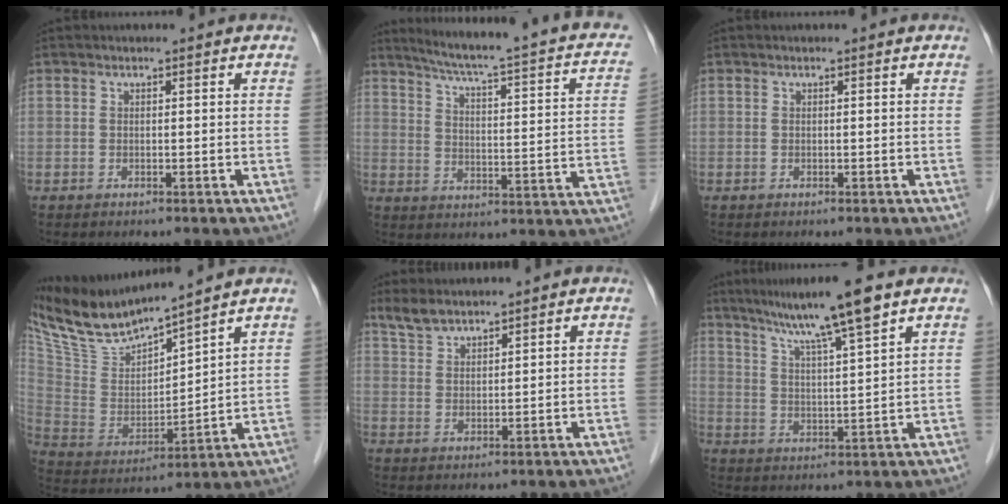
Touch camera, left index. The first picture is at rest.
{"total": 21.1, "force": [16.3, 2.4, 13.1], "torque": [-0.187, -0.017, 0.195]}
{"total": 0.0}
{"total": 14.6, "force": [13.1, 0.6, 6.4], "torque": [-0.140, 0.000, 0.261]}
{"total": 3.6, "force": [3.4, 0.6, 0.9], "torque": [-0.024, 0.012, 0.072]}
{"total": 10.6, "force": [7.7, -1.2, 7.1], "torque": [-0.120, 0.012, 0.131]}